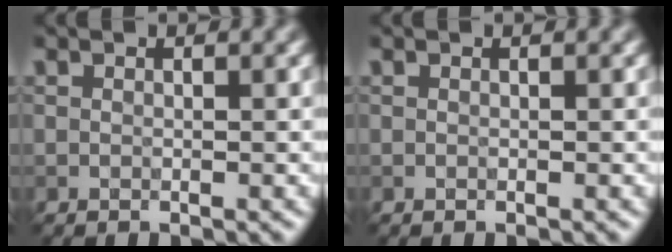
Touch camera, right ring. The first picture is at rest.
{"total": 0.0}